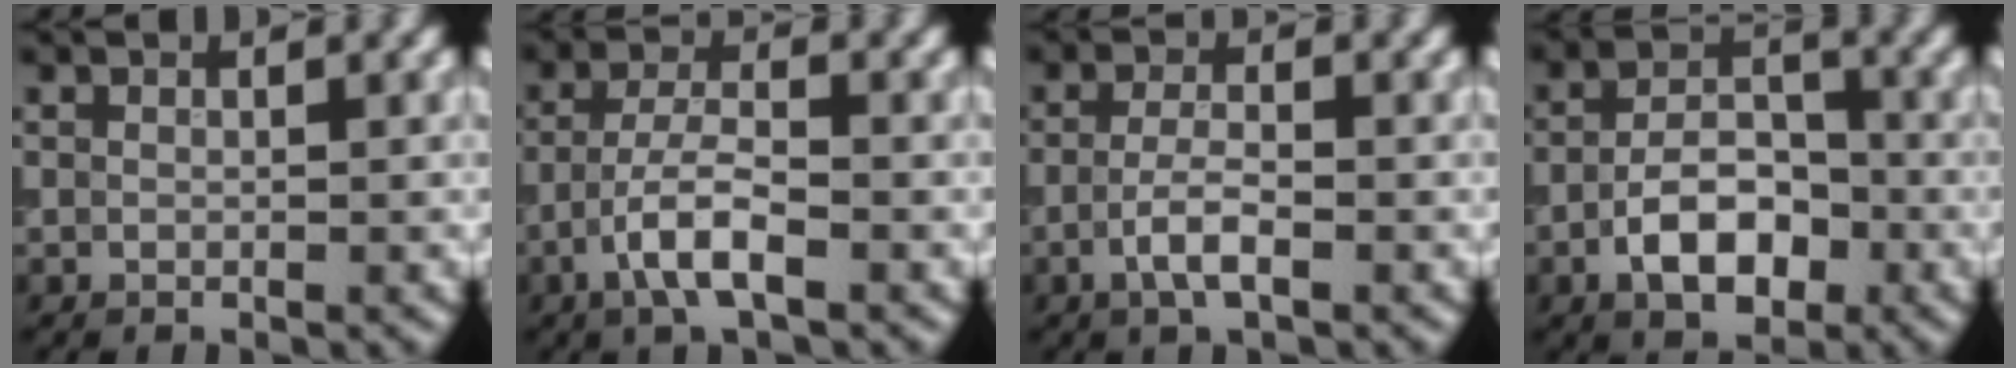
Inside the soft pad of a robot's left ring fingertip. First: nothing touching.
{"total": 4.2, "force": [-2.0, 1.2, 3.5], "torque": [-0.069, 0.006, -0.044]}
{"total": 2.8, "force": [-1.1, 0.8, 2.4], "torque": [-0.050, 0.003, -0.027]}
{"total": 5.7, "force": [-2.2, 3.1, 4.2], "torque": [-0.068, 0.007, -0.042]}